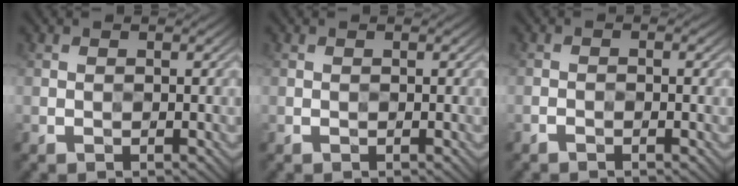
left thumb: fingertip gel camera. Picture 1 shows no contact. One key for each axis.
{"total": 0.0}
{"total": 0.7, "fx": -0.7, "fy": 0.0, "fz": 0.0, "tx": 0.000, "ty": -0.001, "tz": -0.017}